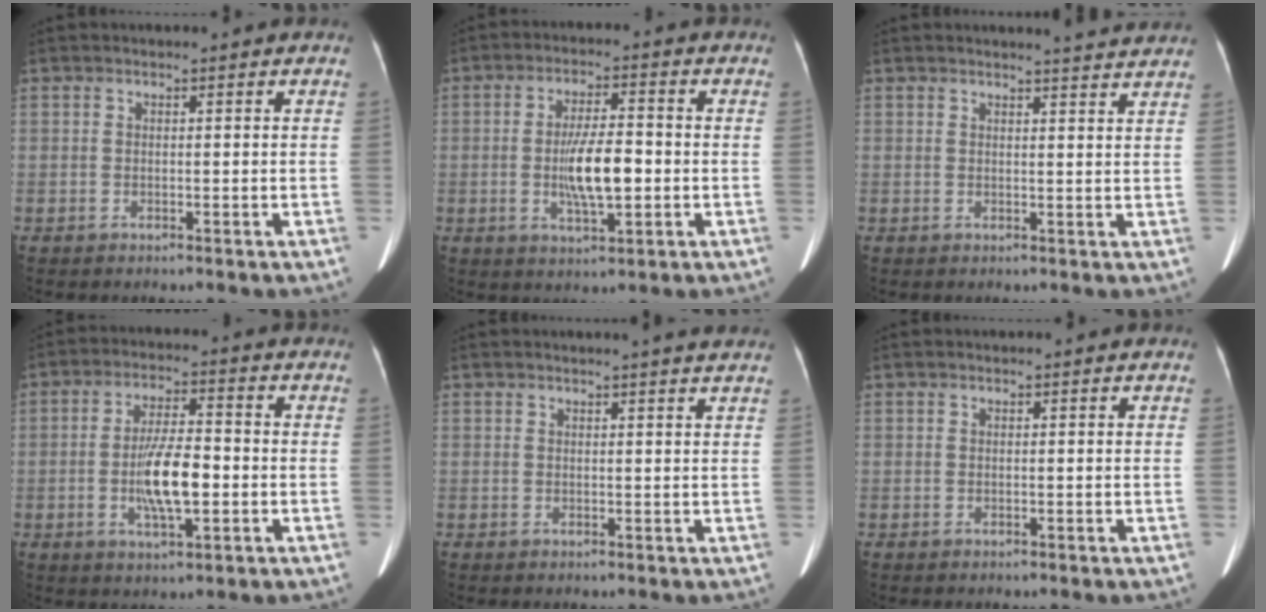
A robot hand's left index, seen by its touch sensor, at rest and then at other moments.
{"total": 7.9, "force": [-1.1, 2.0, 7.5], "torque": [-0.144, 0.001, -0.019]}
{"total": 4.9, "force": [4.8, -0.3, 1.2], "torque": [-0.021, -0.004, 0.042]}
{"total": 8.6, "force": [-1.7, 2.2, 8.1], "torque": [-0.156, 0.003, -0.030]}
{"total": 4.3, "force": [3.9, -0.4, 1.8], "torque": [-0.025, 0.005, 0.033]}
{"total": 0.0}